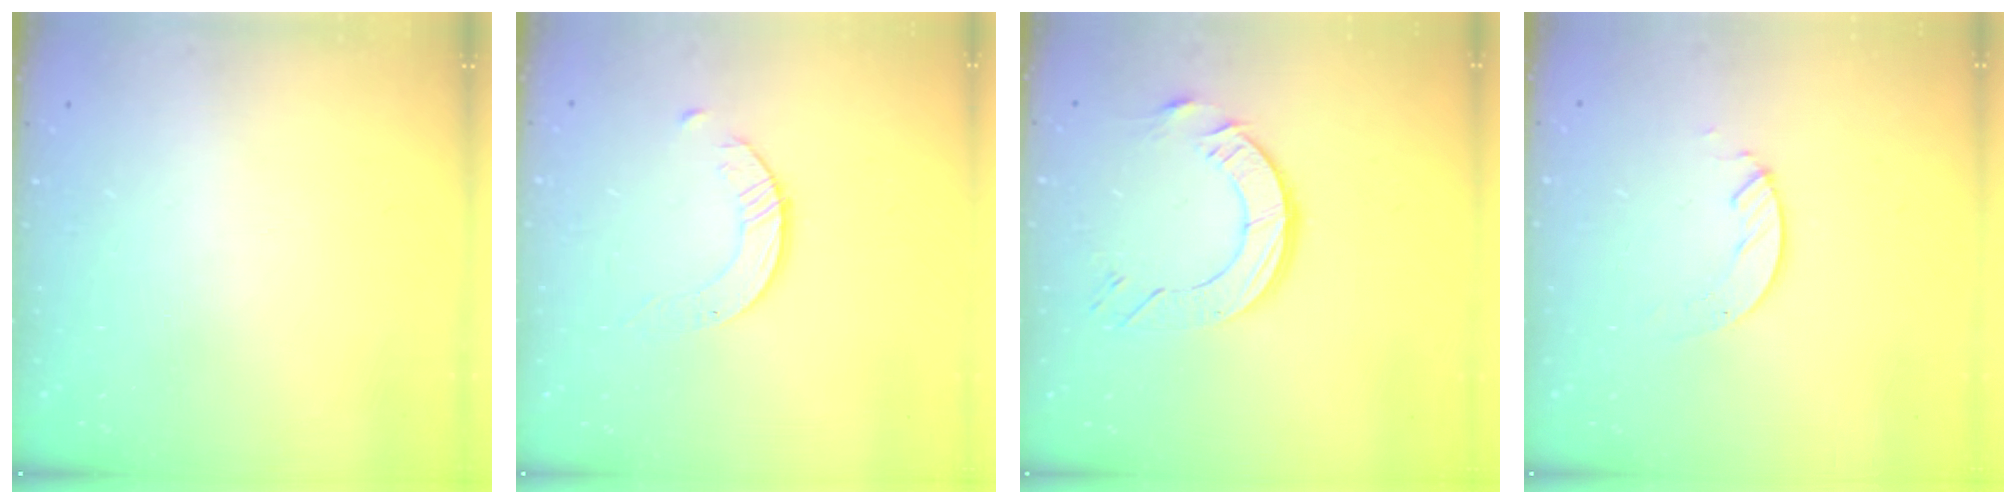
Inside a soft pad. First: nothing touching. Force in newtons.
{"total": 2.6, "press": 2.6, "slide": 0.3}
{"total": 9.5, "press": 9.5, "slide": 1.0}
{"total": 3.4, "press": 3.4, "slide": 0.4}